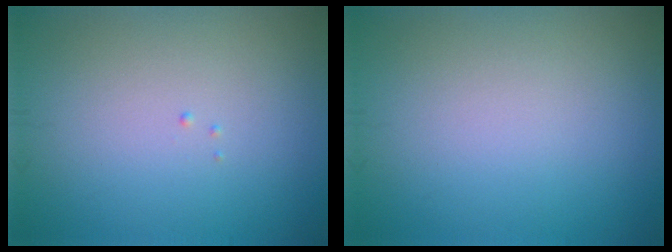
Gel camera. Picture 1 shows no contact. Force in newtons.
{"total": 0.0}